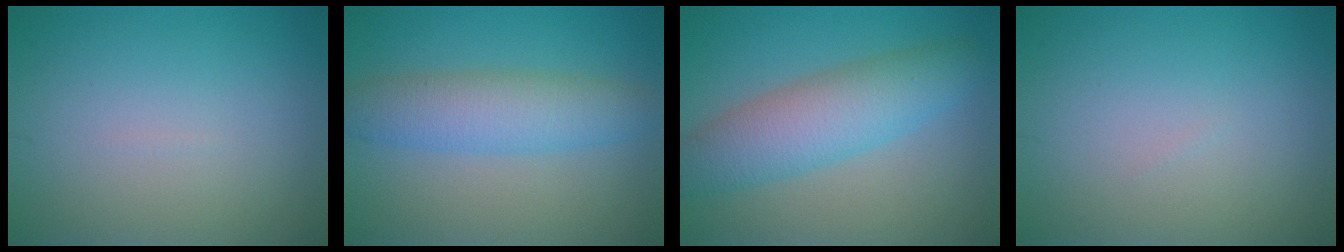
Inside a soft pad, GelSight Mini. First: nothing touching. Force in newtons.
{"total": 4.9, "press": 4.9, "slide": 0.1}
{"total": 6.2, "press": 6.2, "slide": 0.1}
{"total": 0.0}